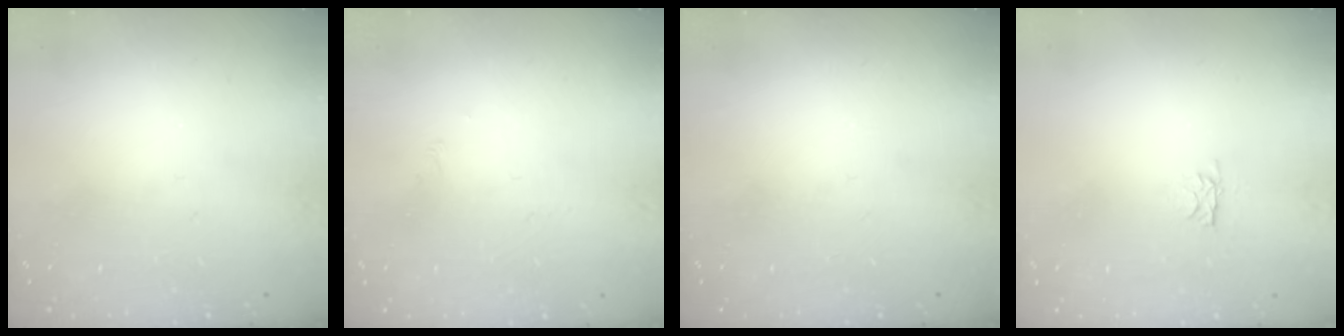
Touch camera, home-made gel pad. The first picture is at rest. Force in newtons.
{"total": 1.7, "press": 1.6, "slide": 0.4}
{"total": 0.0}
{"total": 2.8, "press": 2.7, "slide": 0.4}